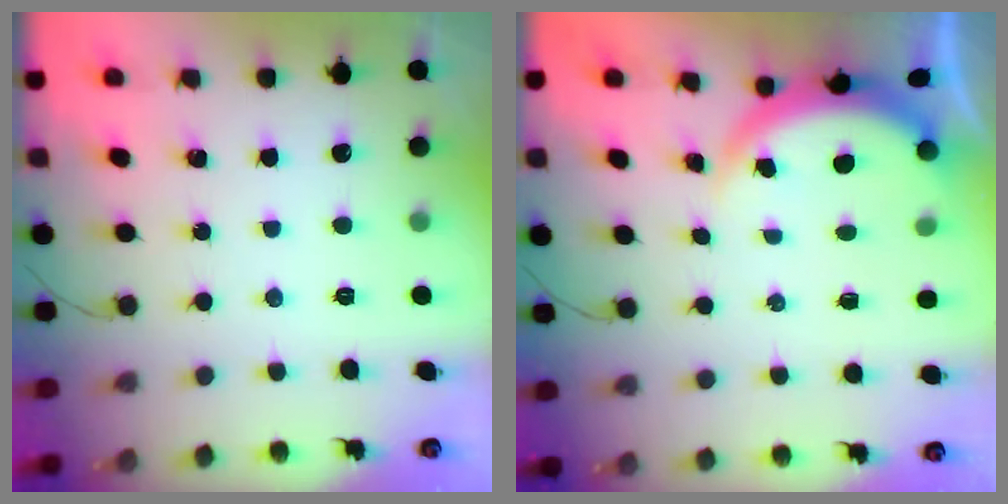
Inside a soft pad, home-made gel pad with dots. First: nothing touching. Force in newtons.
{"total": 3.9, "press": 3.7, "slide": 1.5}